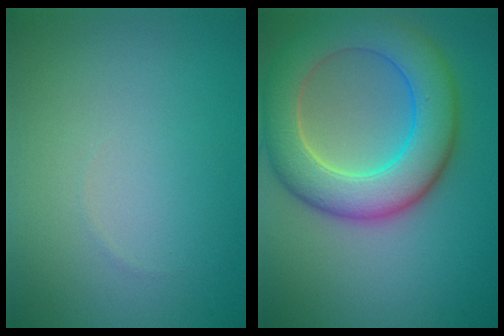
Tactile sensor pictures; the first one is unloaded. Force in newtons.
{"total": 8.8, "press": 8.8, "slide": 0.6}